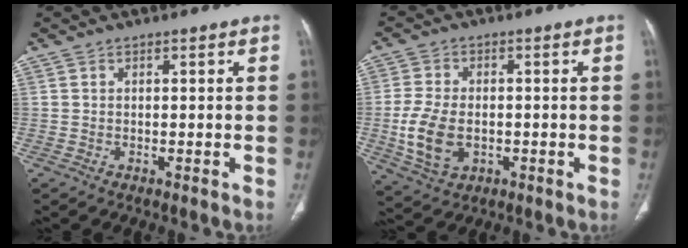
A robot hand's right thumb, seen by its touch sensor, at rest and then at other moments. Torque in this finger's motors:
{"motor_torque": [-0.51, 0.34, 0.43, 0.70, 0.19]}